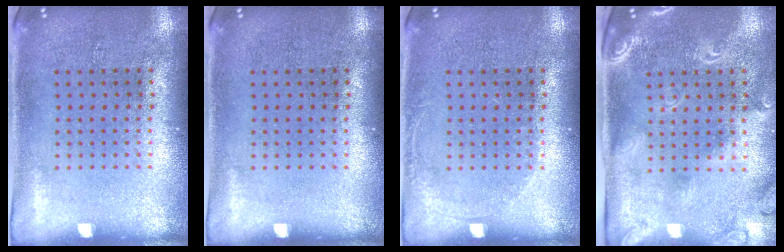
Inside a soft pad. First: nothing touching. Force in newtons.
{"total": 0.0}
{"total": 0.7, "press": 0.7, "slide": 0.1}
{"total": 2.4, "press": 1.8, "slide": 1.6}